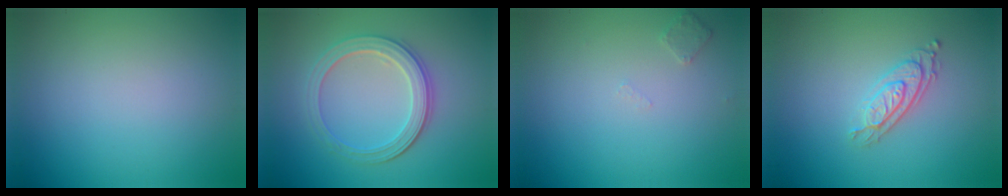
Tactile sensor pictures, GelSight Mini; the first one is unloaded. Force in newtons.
{"total": 4.0, "press": 3.4, "slide": 2.1}
{"total": 1.0, "press": 1.0, "slide": 0.1}
{"total": 2.8, "press": 2.2, "slide": 1.7}